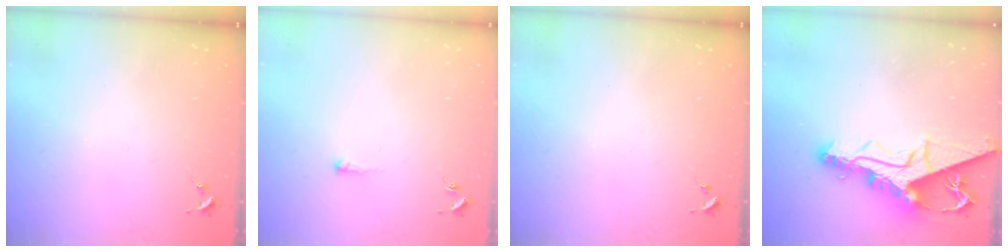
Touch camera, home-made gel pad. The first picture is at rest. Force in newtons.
{"total": 2.9, "press": 2.8, "slide": 0.5}
{"total": 0.0}
{"total": 15.3, "press": 15.3, "slide": 1.3}